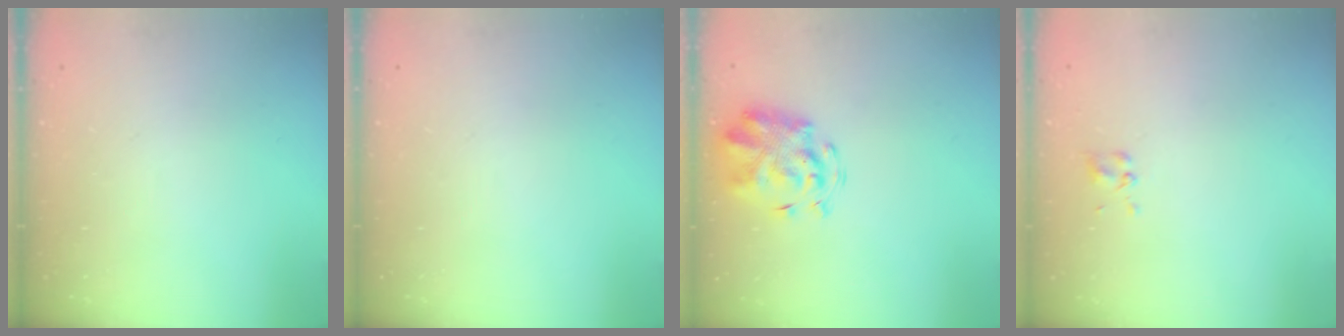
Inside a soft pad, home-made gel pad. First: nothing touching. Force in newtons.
{"total": 0.0}
{"total": 4.3, "press": 4.2, "slide": 0.7}
{"total": 1.8, "press": 1.6, "slide": 0.8}